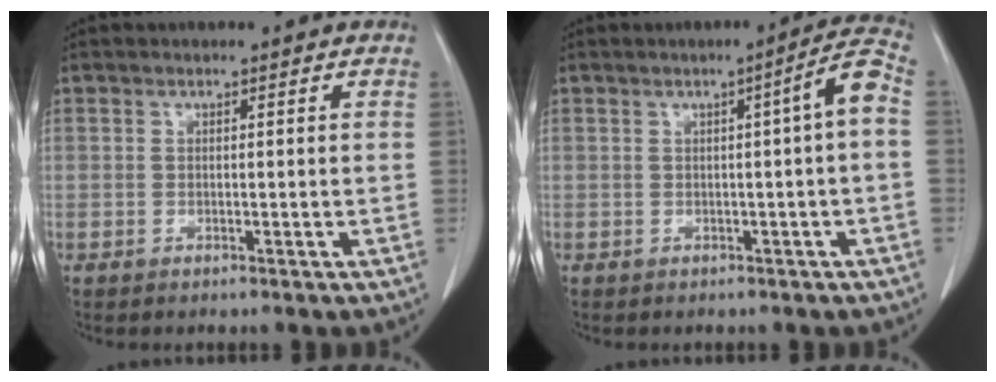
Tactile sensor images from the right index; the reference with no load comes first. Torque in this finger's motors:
{"motor_torque": [0.49, -0.13, 0.16, 0.04]}